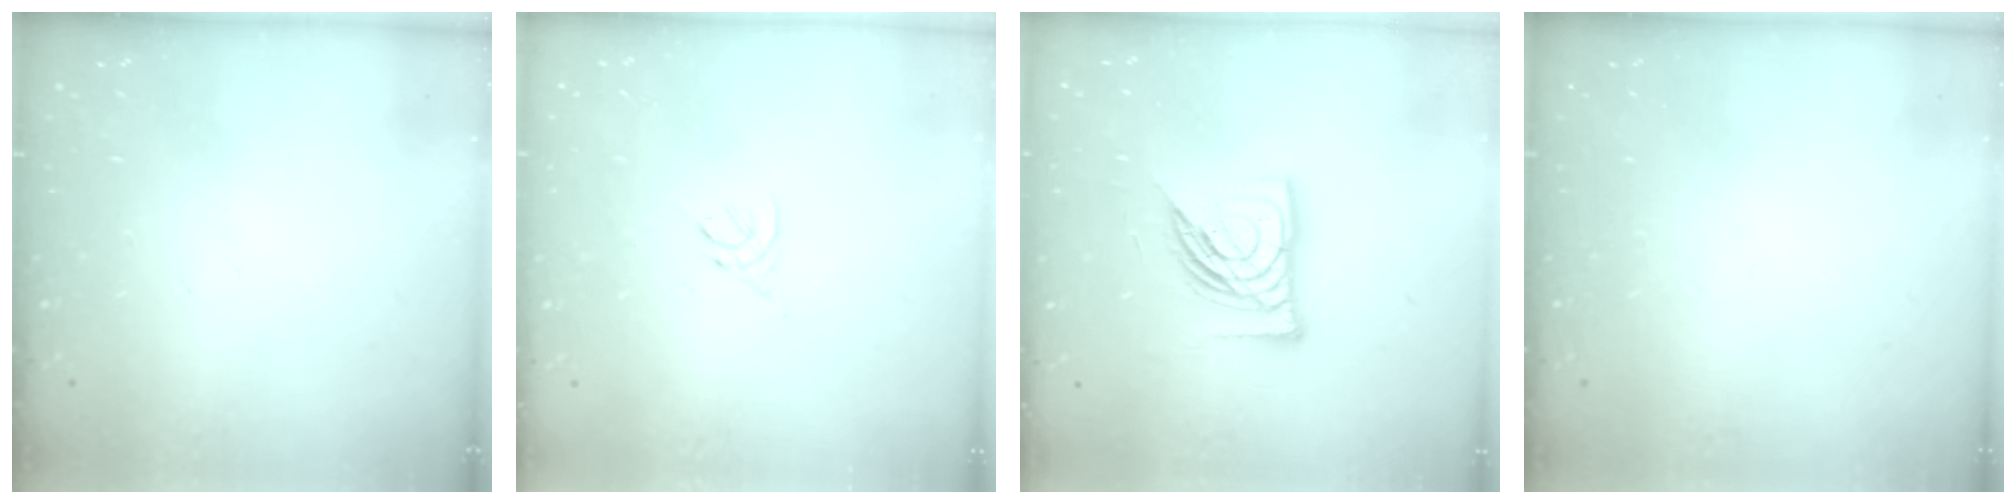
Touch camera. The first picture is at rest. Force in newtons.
{"total": 3.1, "press": 3.0, "slide": 0.8}
{"total": 14.8, "press": 14.6, "slide": 1.9}
{"total": 0.0}